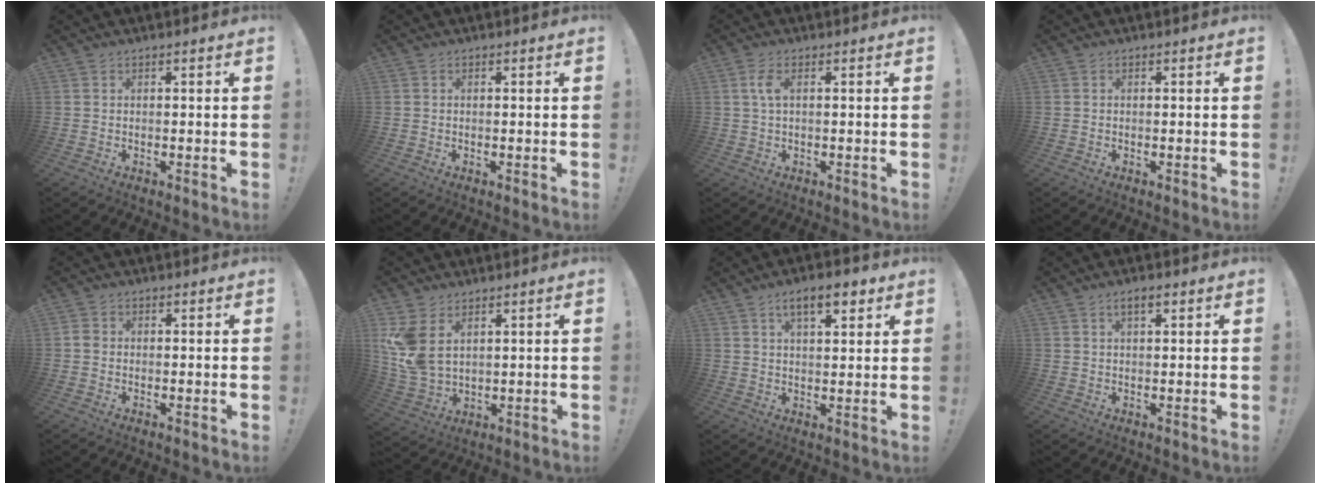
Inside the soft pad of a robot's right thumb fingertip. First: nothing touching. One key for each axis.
{"total": 0.0}
{"total": 3.6, "fx": 0.6, "fy": 1.2, "fz": 3.4, "tx": -0.065, "ty": -0.001, "tz": 0.007}
{"total": 0.0}
{"total": 2.1, "fx": -0.2, "fy": 1.8, "fz": 1.1, "tx": -0.012, "ty": 0.005, "tz": -0.005}
{"total": 9.6, "fx": 4.2, "fy": 5.9, "fz": 6.2, "tx": -0.129, "ty": -0.017, "tz": 0.084}
{"total": 8.2, "fx": 4.4, "fy": 3.3, "fz": 6.1, "tx": -0.088, "ty": -0.010, "tz": 0.073}
{"total": 3.1, "fx": 1.5, "fy": 1.2, "fz": 2.5, "tx": -0.040, "ty": 0.000, "tz": 0.023}